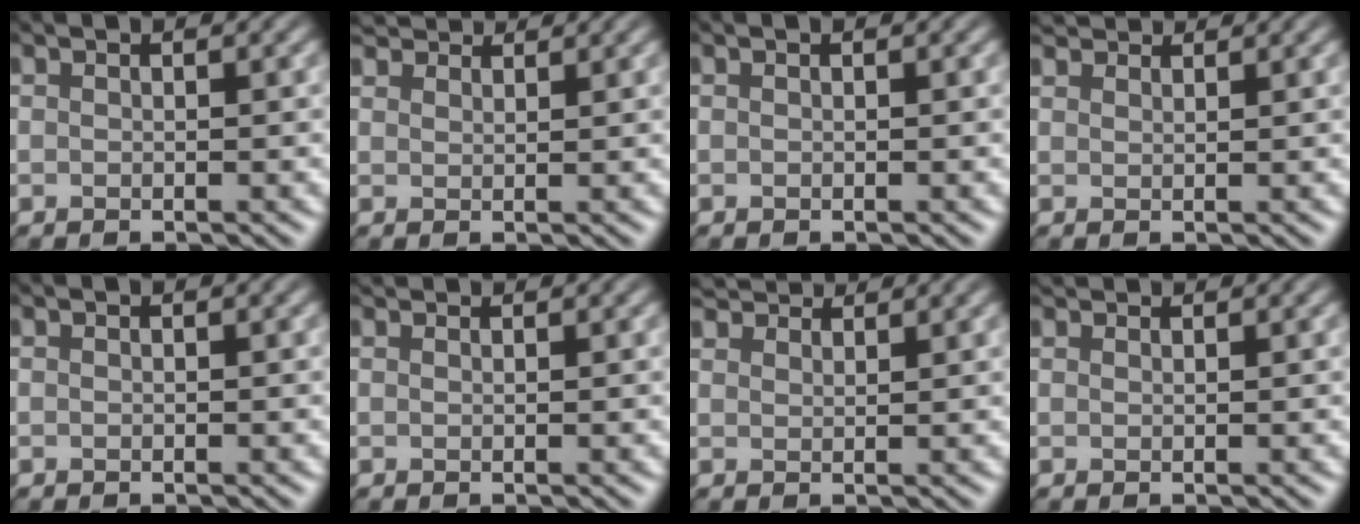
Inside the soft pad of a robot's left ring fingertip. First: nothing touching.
{"total": 4.1, "force": [3.8, 1.1, 1.0], "torque": [-0.033, 0.001, 0.066]}
{"total": 0.0}
{"total": 3.7, "force": [3.5, 0.8, 1.0], "torque": [-0.028, 0.004, 0.054]}
{"total": 0.0}
{"total": 1.8, "force": [1.7, 0.3, 0.5], "torque": [-0.012, 0.000, 0.012]}
{"total": 4.6, "force": [4.3, 1.1, 1.2], "torque": [-0.037, 0.002, 0.075]}
{"total": 2.0, "force": [2.0, 0.3, 0.5], "torque": [-0.013, 0.001, 0.022]}